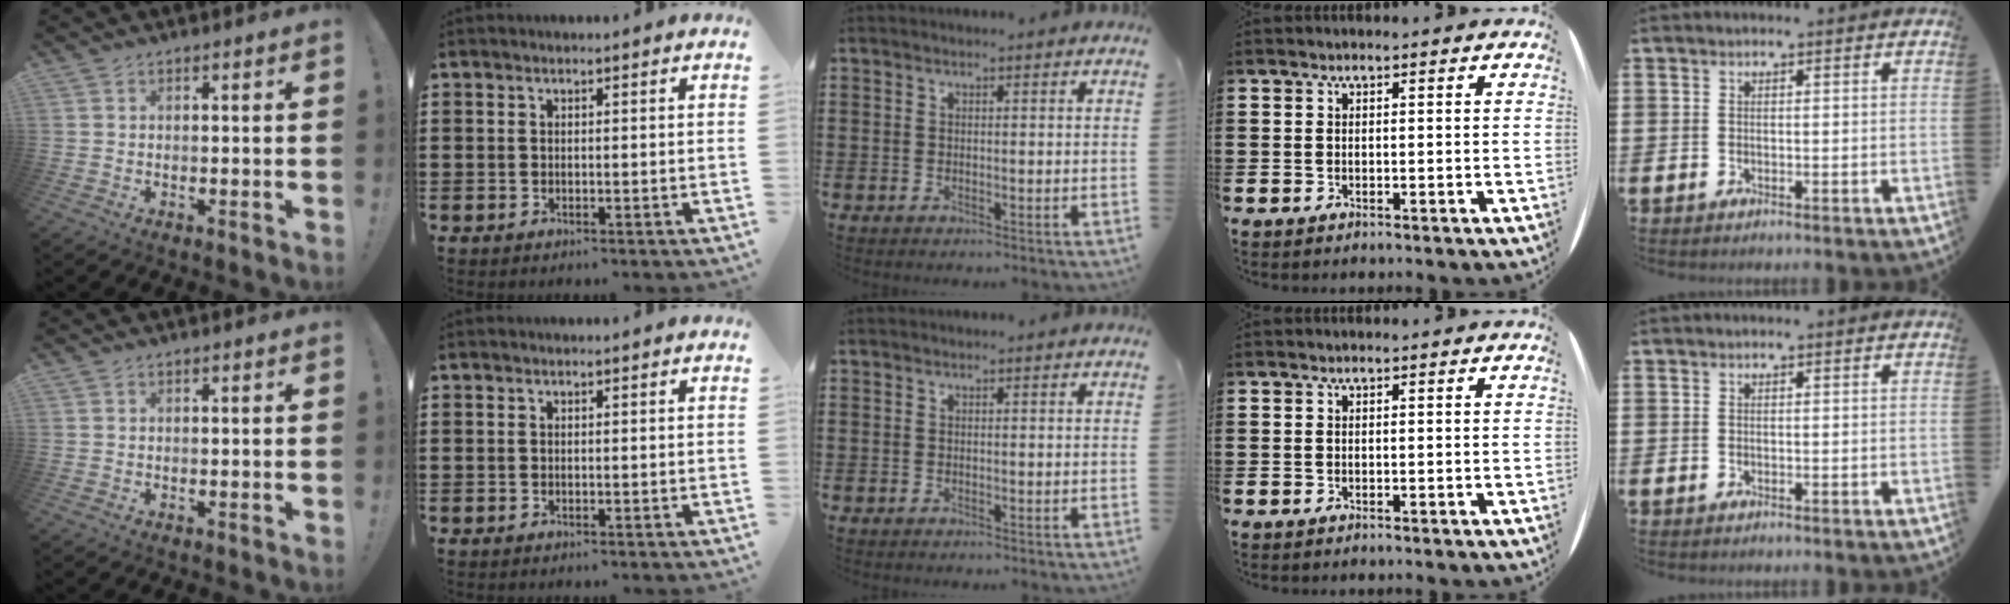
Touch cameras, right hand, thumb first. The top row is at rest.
{}